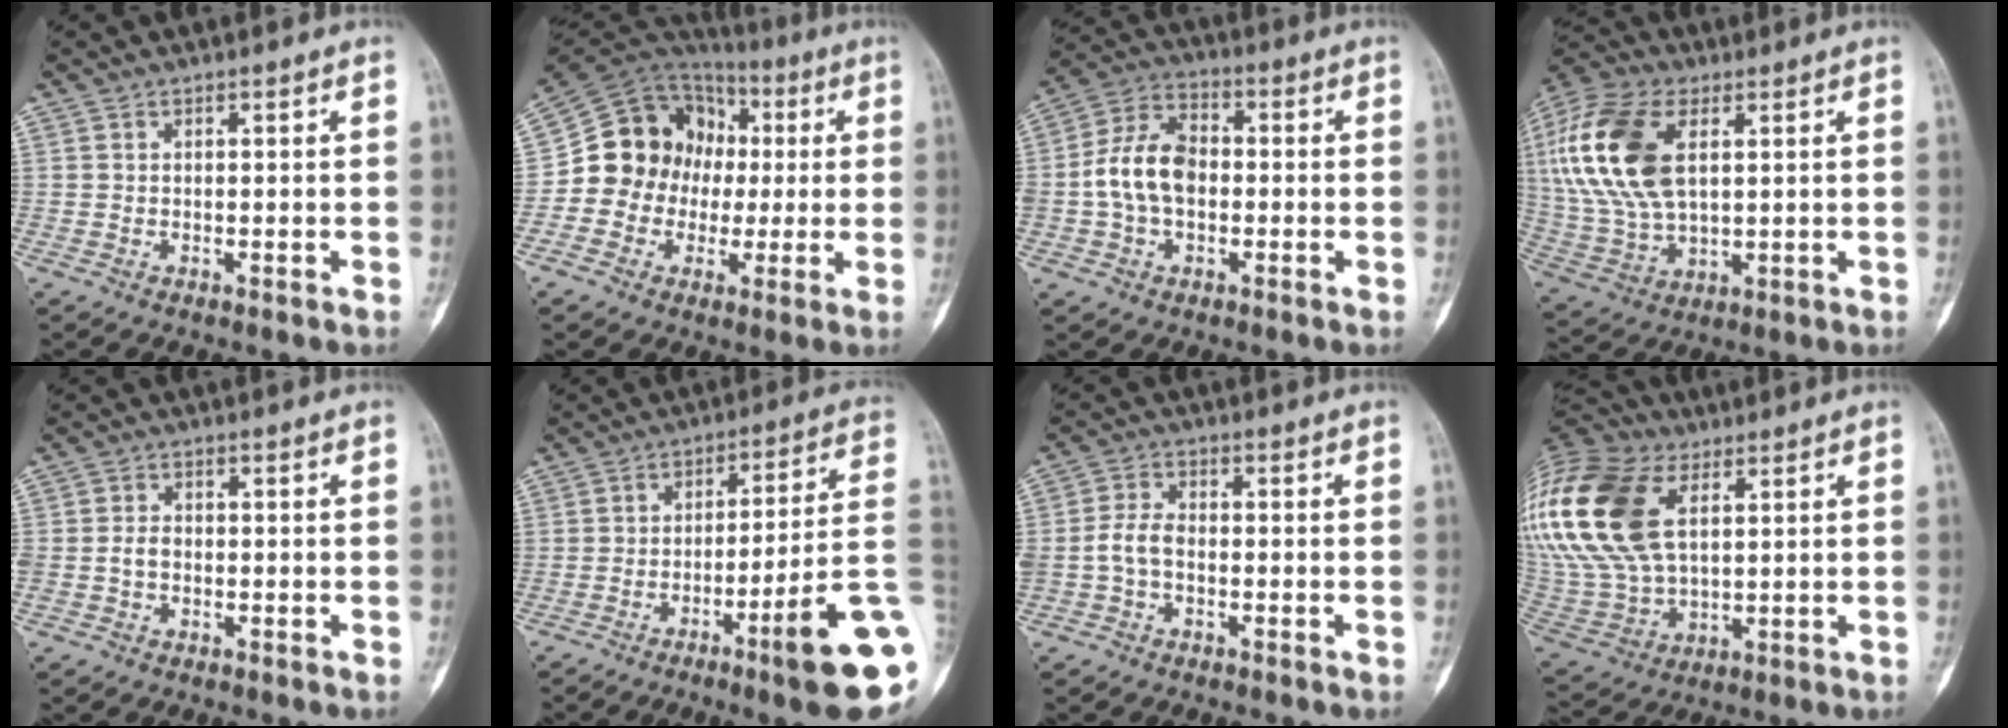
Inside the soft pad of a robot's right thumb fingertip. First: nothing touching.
{"total": 16.1, "force": [-0.2, 14.3, 7.4], "torque": [-0.096, 0.049, -0.003]}
{"total": 10.9, "force": [-0.9, 7.3, 8.0], "torque": [-0.140, 0.033, -0.027]}
{"total": 19.6, "force": [5.0, 10.9, 15.6], "torque": [-0.327, 0.001, 0.095]}
{"total": 2.4, "force": [-0.5, 1.8, 1.5], "torque": [-0.021, 0.009, -0.011]}
{"total": 16.8, "force": [-6.3, 1.2, 15.6], "torque": [-0.169, 0.033, -0.092]}
{"total": 4.4, "force": [-1.1, 2.8, 3.3], "torque": [-0.065, 0.020, -0.025]}
{"total": 28.4, "force": [9.5, 17.1, 20.5], "torque": [-0.491, 0.011, 0.191]}